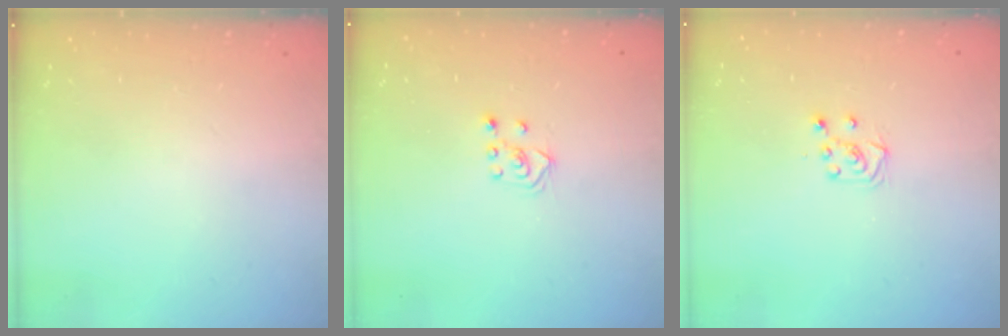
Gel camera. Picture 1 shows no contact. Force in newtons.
{"total": 3.6, "press": 3.6, "slide": 0.4}
{"total": 5.8, "press": 5.7, "slide": 0.6}